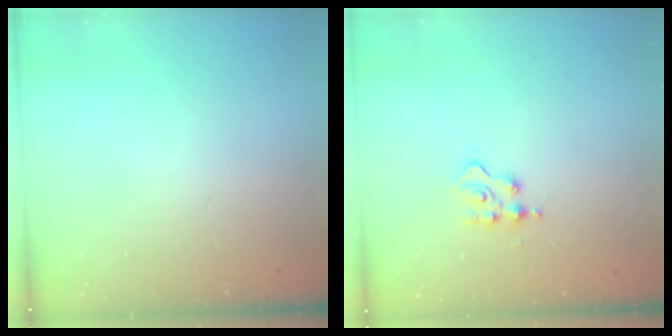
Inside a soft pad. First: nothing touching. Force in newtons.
{"total": 3.0, "press": 3.0, "slide": 0.5}